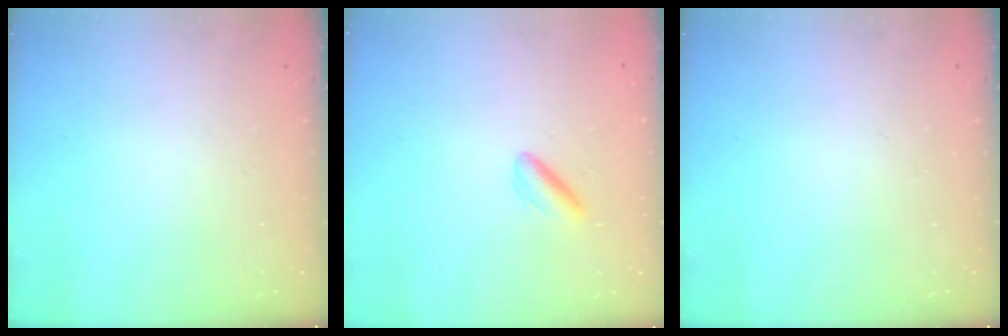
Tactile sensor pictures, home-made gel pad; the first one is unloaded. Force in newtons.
{"total": 3.0, "press": 2.8, "slide": 1.2}
{"total": 0.0}